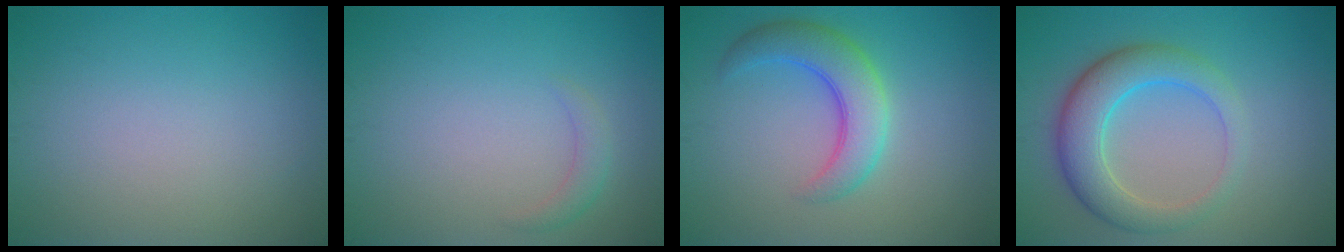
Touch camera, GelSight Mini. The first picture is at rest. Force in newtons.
{"total": 1.3, "press": 1.3, "slide": 0.1}
{"total": 5.0, "press": 5.0, "slide": 0.2}
{"total": 5.6, "press": 5.5, "slide": 0.3}